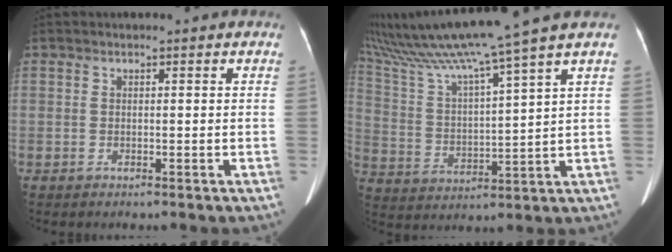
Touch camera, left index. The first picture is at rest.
{"total": 17.5, "force": [14.4, -2.4, 9.7], "torque": [-0.185, -0.003, 0.254]}